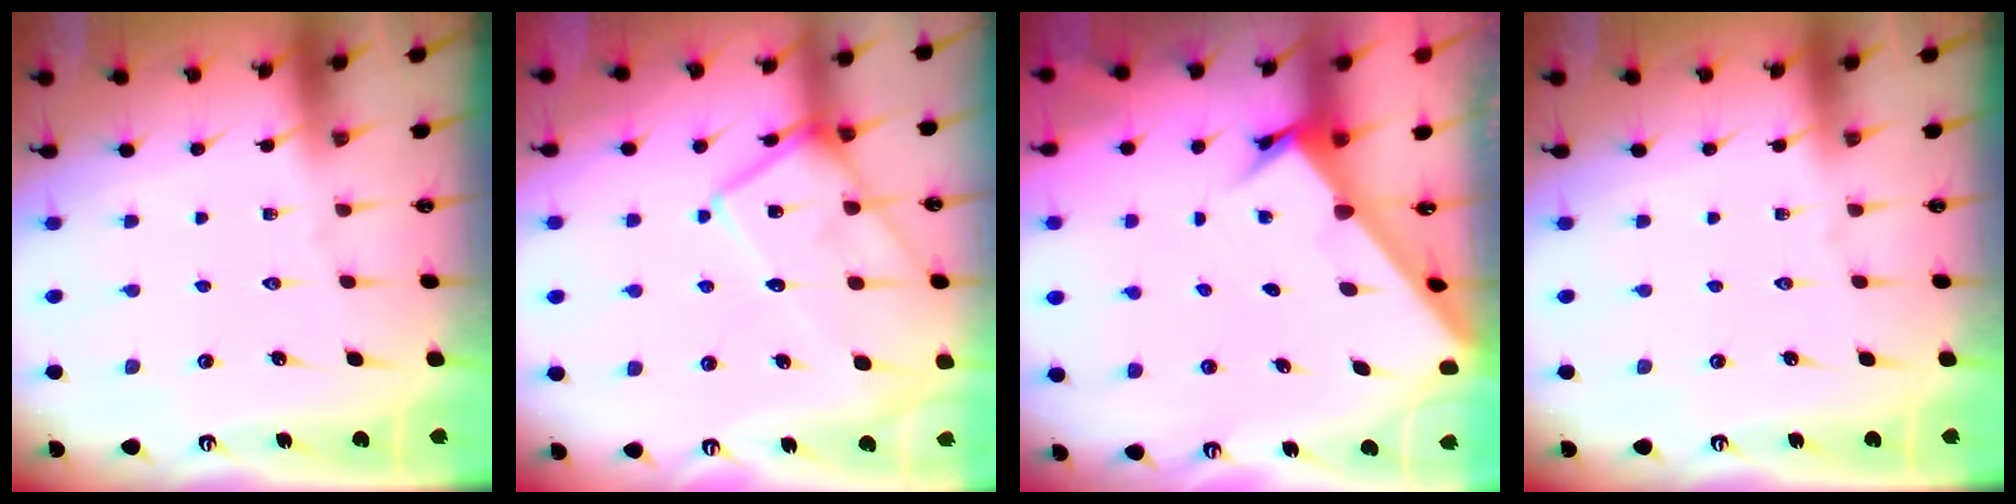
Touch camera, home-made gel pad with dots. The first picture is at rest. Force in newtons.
{"total": 16.1, "press": 16.0, "slide": 1.4}
{"total": 2.2, "press": 2.2, "slide": 0.2}
{"total": 0.0}